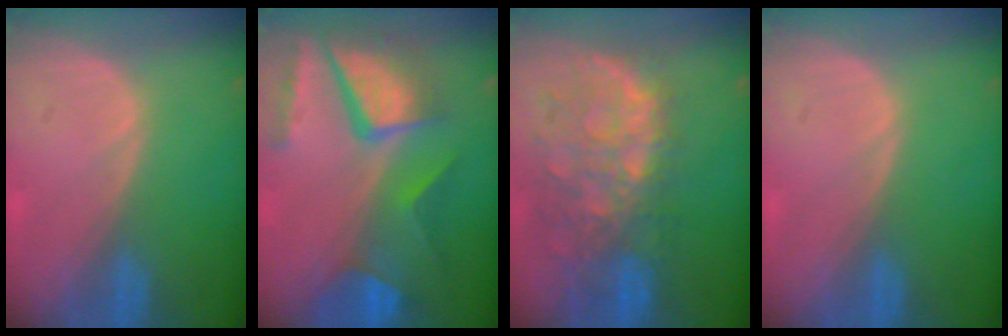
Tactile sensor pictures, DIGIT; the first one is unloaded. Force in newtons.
{"total": 11.4, "press": 9.5, "slide": 6.4}
{"total": 11.2, "press": 9.8, "slide": 5.4}
{"total": 0.0}